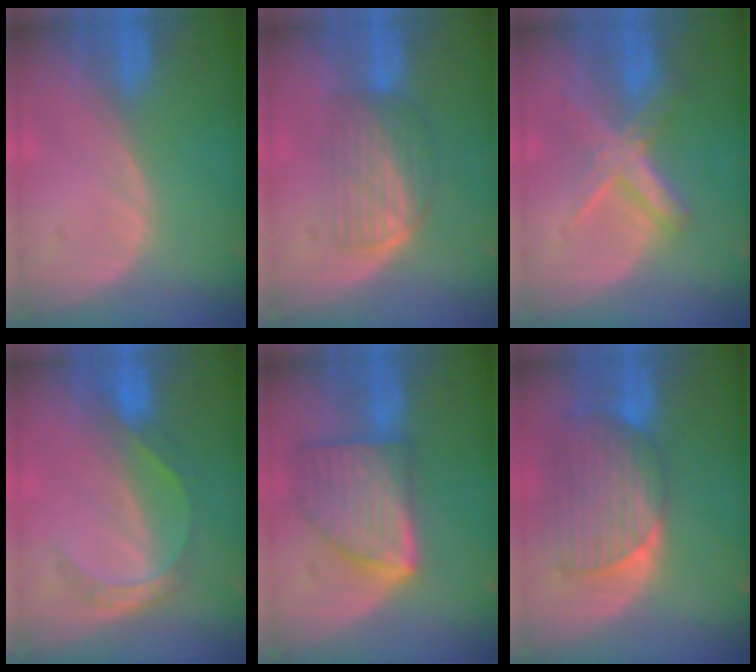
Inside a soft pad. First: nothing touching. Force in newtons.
{"total": 5.8, "press": 5.6, "slide": 1.7}
{"total": 7.0, "press": 6.1, "slide": 3.4}
{"total": 4.5, "press": 4.5, "slide": 0.2}
{"total": 9.0, "press": 9.0, "slide": 0.6}
{"total": 9.1, "press": 8.4, "slide": 3.5}